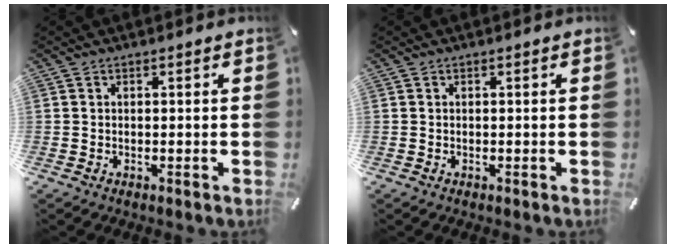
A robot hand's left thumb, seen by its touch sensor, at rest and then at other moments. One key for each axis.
{"total": 0.0}